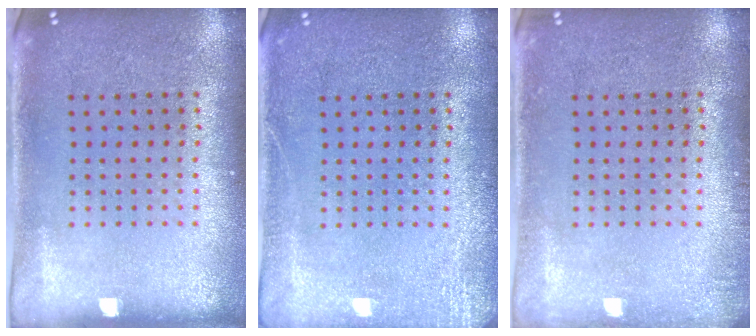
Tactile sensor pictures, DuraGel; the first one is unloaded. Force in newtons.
{"total": 2.5, "press": 2.4, "slide": 0.3}
{"total": 1.1, "press": 1.0, "slide": 0.2}